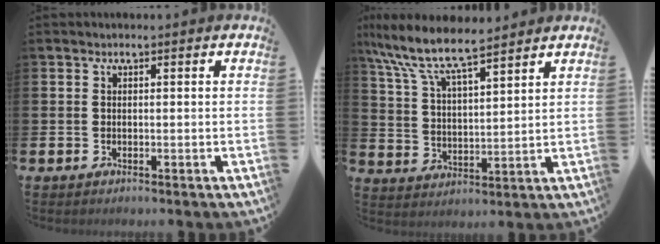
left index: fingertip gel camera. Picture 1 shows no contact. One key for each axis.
{"total": 8.8, "fx": 7.9, "fy": 1.6, "fz": 3.5, "tx": -0.109, "ty": -0.040, "tz": 0.141}